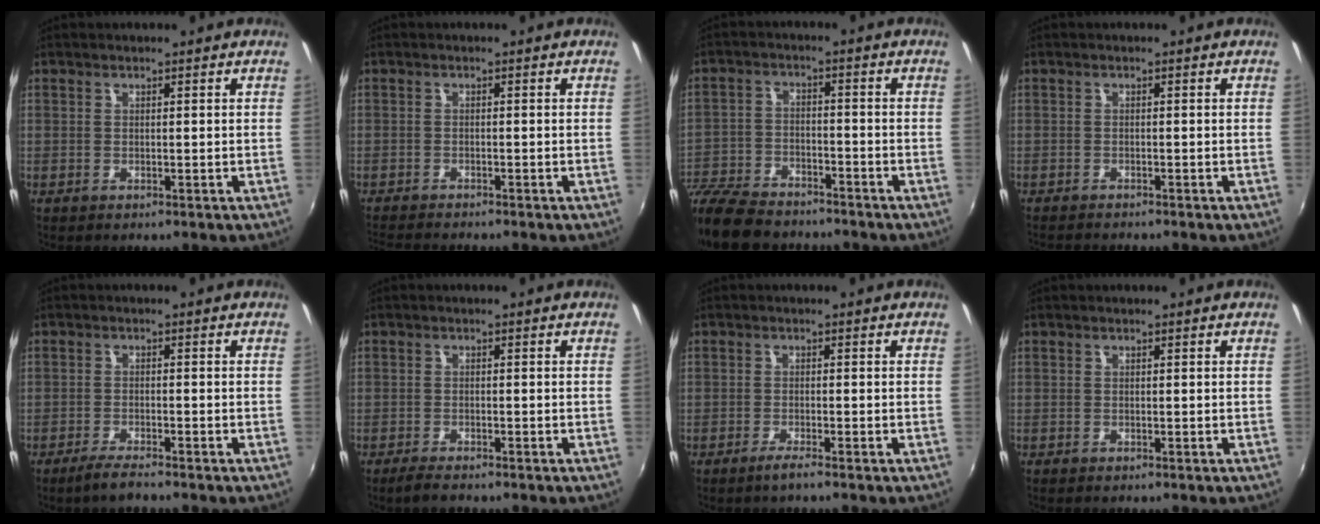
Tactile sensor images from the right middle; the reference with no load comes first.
{"total": 4.9, "force": [-4.6, 0.0, 1.7], "torque": [-0.044, -0.020, -0.081]}
{"total": 16.5, "force": [-13.3, 6.6, 7.2], "torque": [-0.184, -0.023, -0.233]}
{"total": 3.2, "force": [-3.0, 0.2, 1.0], "torque": [-0.027, -0.016, -0.051]}
{"total": 3.5, "force": [-2.8, 0.3, 2.0], "torque": [-0.055, -0.006, -0.056]}
{"total": 2.7, "force": [-2.2, 0.5, 1.4], "torque": [-0.036, -0.009, -0.041]}
{"total": 2.0, "force": [-1.5, -0.2, 1.2], "torque": [-0.030, -0.005, -0.032]}
{"total": 0.0}